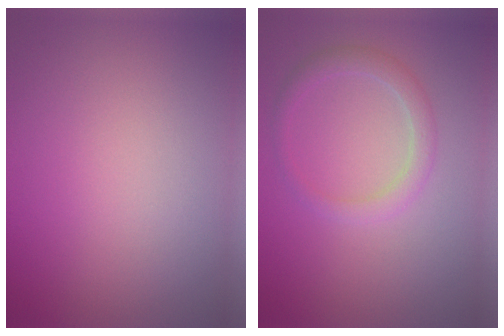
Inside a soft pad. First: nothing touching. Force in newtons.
{"total": 2.0, "press": 2.0, "slide": 0.0}